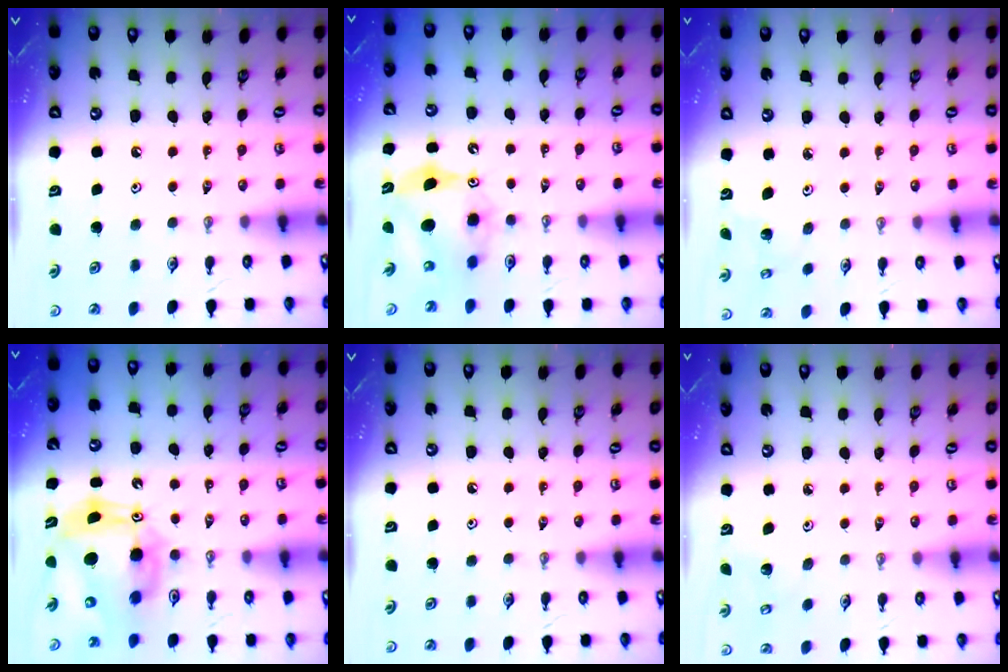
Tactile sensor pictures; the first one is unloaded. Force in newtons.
{"total": 10.6, "press": 10.5, "slide": 0.9}
{"total": 3.5, "press": 3.5, "slide": 0.2}
{"total": 12.8, "press": 12.7, "slide": 1.7}
{"total": 0.0}
{"total": 3.1, "press": 3.1, "slide": 0.2}